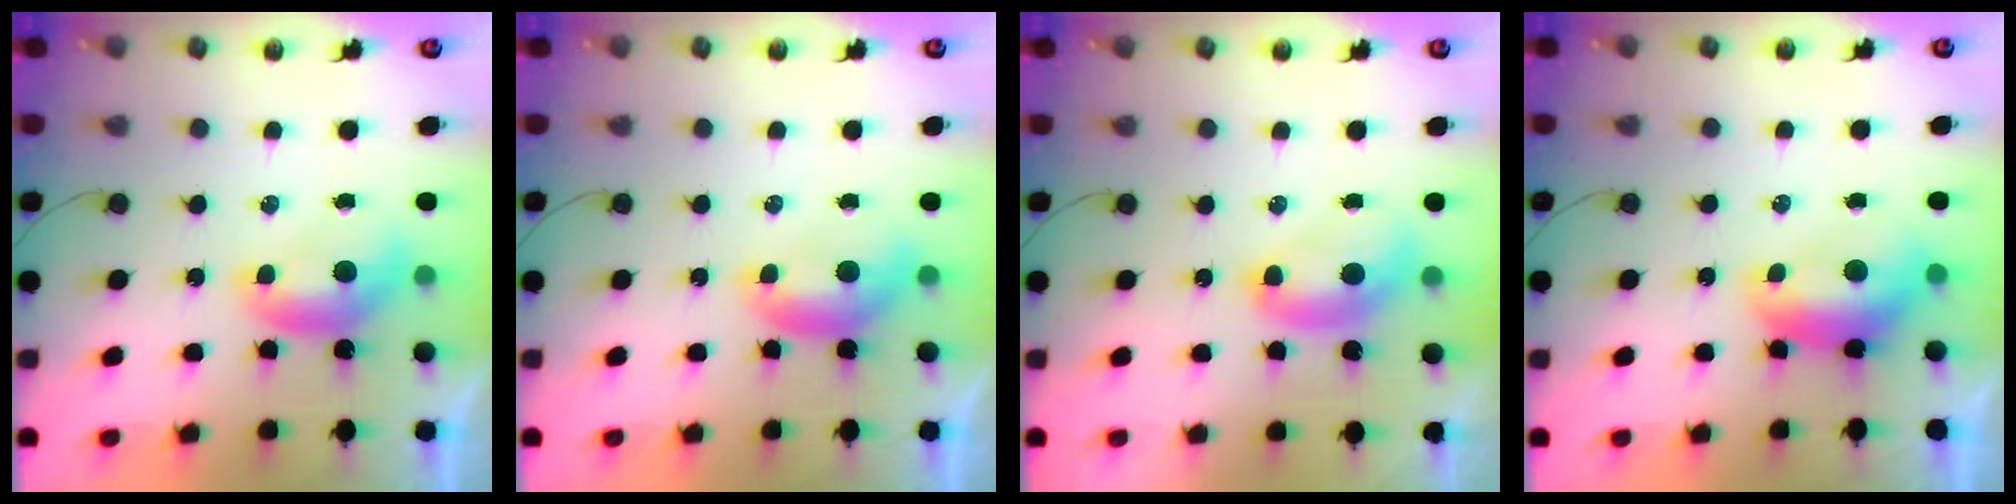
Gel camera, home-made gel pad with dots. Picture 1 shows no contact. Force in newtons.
{"total": 0.0}
{"total": 2.7, "press": 2.7, "slide": 0.1}
{"total": 1.7, "press": 1.6, "slide": 0.6}